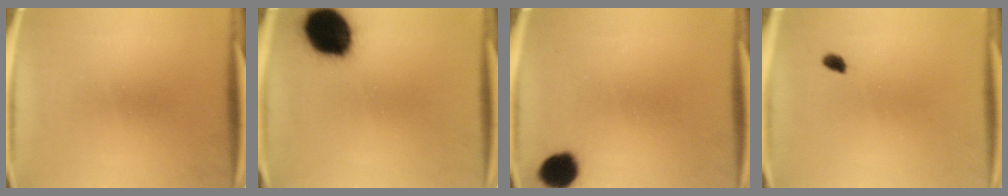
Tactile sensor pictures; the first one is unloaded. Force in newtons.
{"total": 18.2}
{"total": 7.2}
{"total": 1.5}